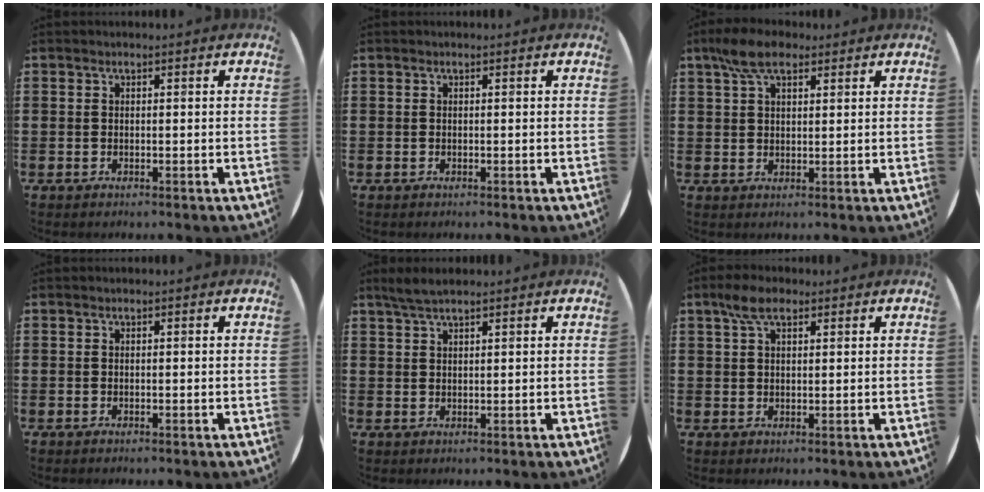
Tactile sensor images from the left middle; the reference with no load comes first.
{"total": 0.0}
{"total": 6.0, "force": [4.1, 2.9, 3.4], "torque": [-0.069, 0.006, 0.075]}
{"total": 0.0}
{"total": 2.6, "force": [2.2, 0.4, 1.5], "torque": [-0.032, 0.004, 0.039]}
{"total": 4.4, "force": [2.9, 2.1, 2.7], "torque": [-0.051, 0.005, 0.051]}